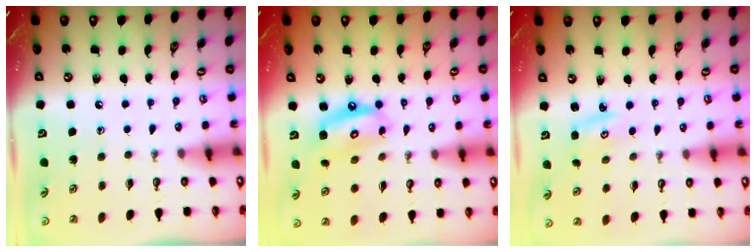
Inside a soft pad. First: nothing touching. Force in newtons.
{"total": 10.9, "press": 10.8, "slide": 1.1}
{"total": 1.8, "press": 1.8, "slide": 0.1}